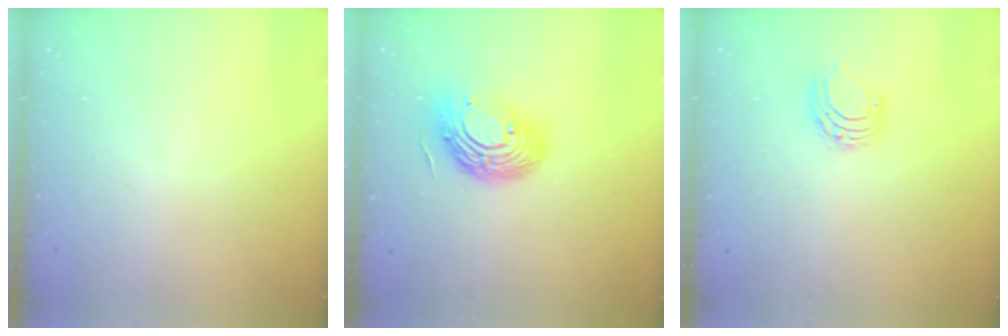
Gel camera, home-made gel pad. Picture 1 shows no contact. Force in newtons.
{"total": 14.4, "press": 14.3, "slide": 1.2}
{"total": 5.5, "press": 5.4, "slide": 0.6}